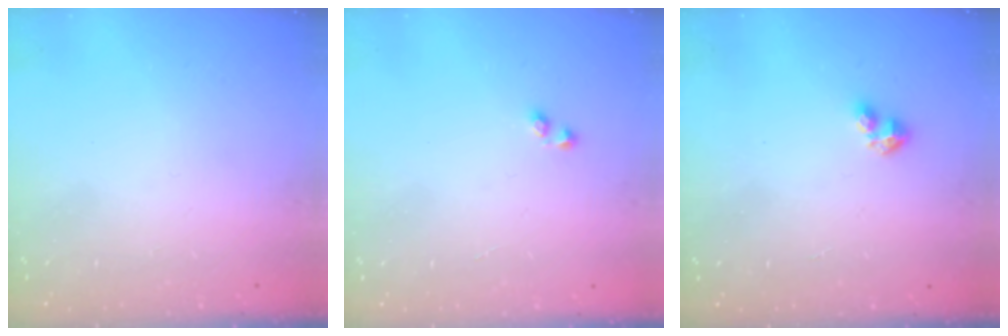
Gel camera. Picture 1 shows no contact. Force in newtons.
{"total": 1.0, "press": 0.9, "slide": 0.5}
{"total": 2.4, "press": 2.4, "slide": 0.5}